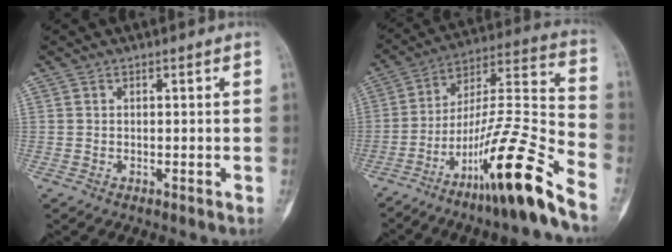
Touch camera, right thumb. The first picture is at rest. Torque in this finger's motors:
{"motor_torque": [3.15, 1.85, 1.74, -1.03, 0.42]}